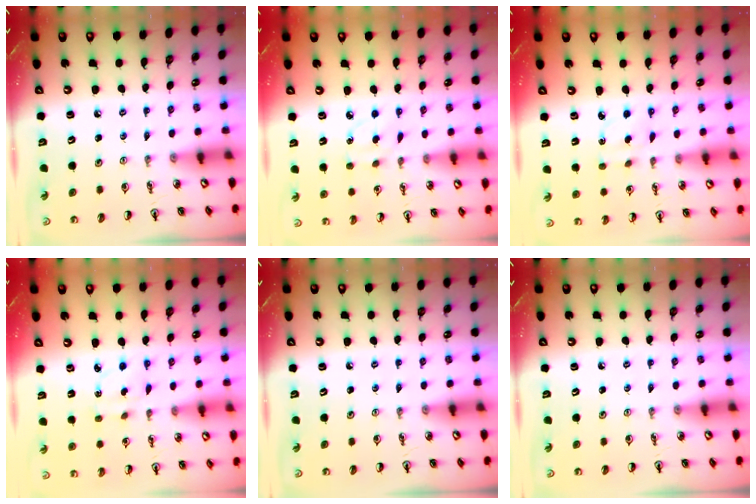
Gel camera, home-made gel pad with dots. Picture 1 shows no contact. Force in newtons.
{"total": 5.6, "press": 5.5, "slide": 0.6}
{"total": 2.3, "press": 2.1, "slide": 0.8}
{"total": 2.2, "press": 2.2, "slide": 0.6}
{"total": 0.0}
{"total": 0.0}